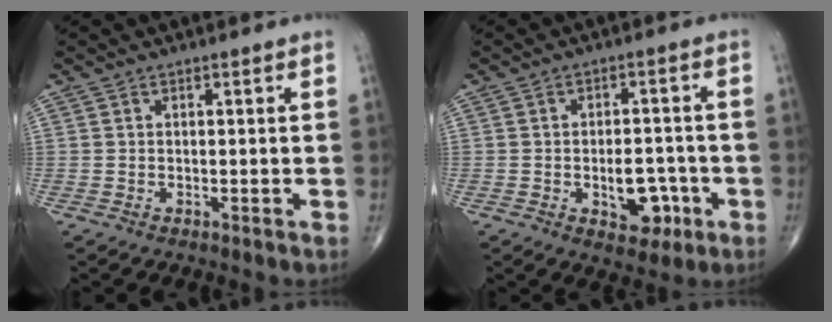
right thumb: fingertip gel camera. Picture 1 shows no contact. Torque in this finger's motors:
{"motor_torque": [2.39, 1.89, 0.34, -0.53, 0.14]}